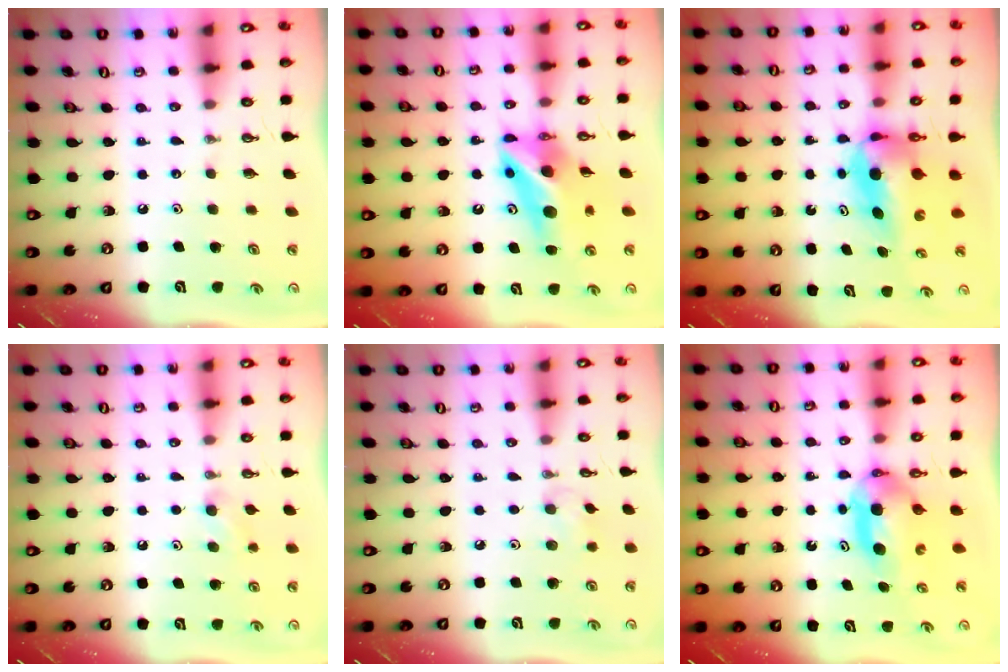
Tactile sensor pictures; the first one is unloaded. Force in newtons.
{"total": 12.8, "press": 12.8, "slide": 1.3}
{"total": 7.4, "press": 6.9, "slide": 2.5}
{"total": 4.6, "press": 4.2, "slide": 1.8}
{"total": 6.3, "press": 6.2, "slide": 1.2}
{"total": 6.7, "press": 5.5, "slide": 3.8}